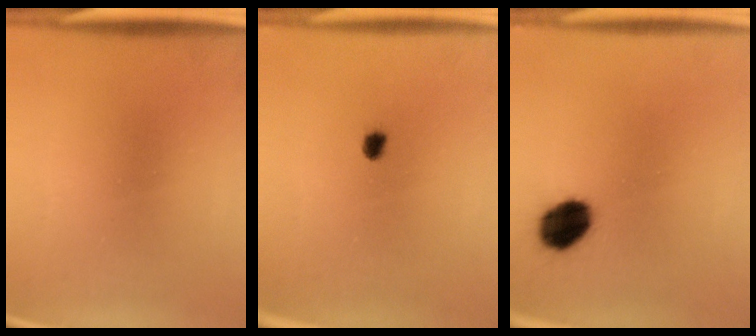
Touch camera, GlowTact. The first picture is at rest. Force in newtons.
{"total": 1.7}
{"total": 9.0}